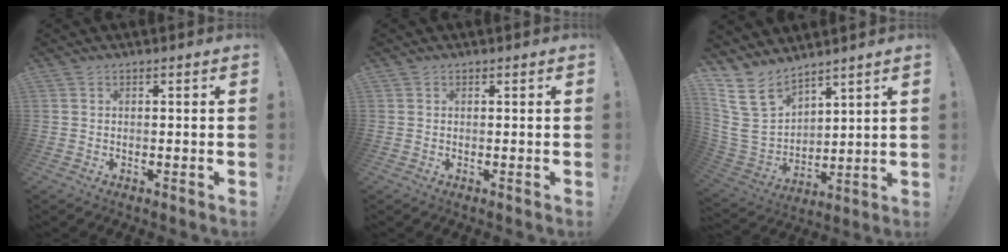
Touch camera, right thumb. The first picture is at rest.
{"total": 0.0}
{"total": 14.4, "force": [9.5, 8.5, 6.7], "torque": [-0.137, -0.074, 0.183]}